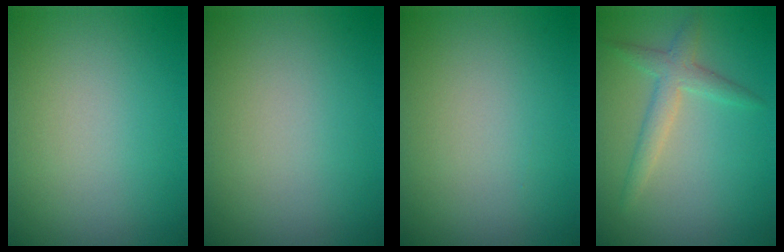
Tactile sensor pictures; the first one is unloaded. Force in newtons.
{"total": 0.0}
{"total": 0.0}
{"total": 2.5, "press": 2.5, "slide": 0.1}